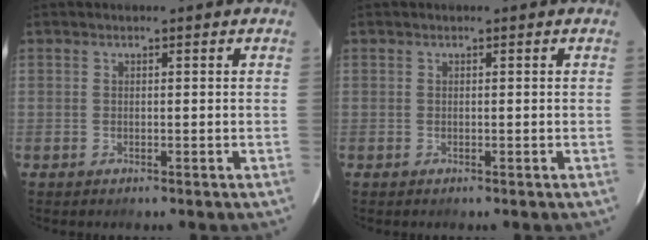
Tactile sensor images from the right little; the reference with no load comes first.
{"total": 0.0}